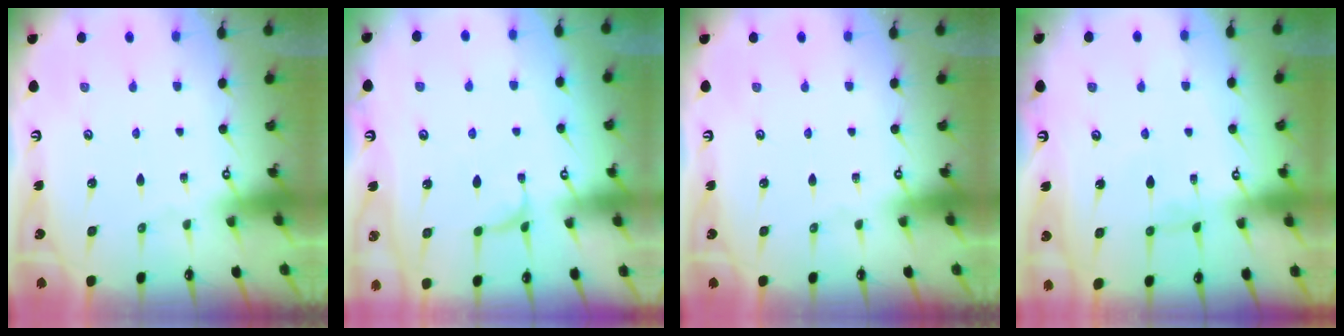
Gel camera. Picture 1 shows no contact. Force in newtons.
{"total": 2.1, "press": 2.0, "slide": 0.3}
{"total": 0.0}
{"total": 0.6, "press": 0.5, "slide": 0.4}